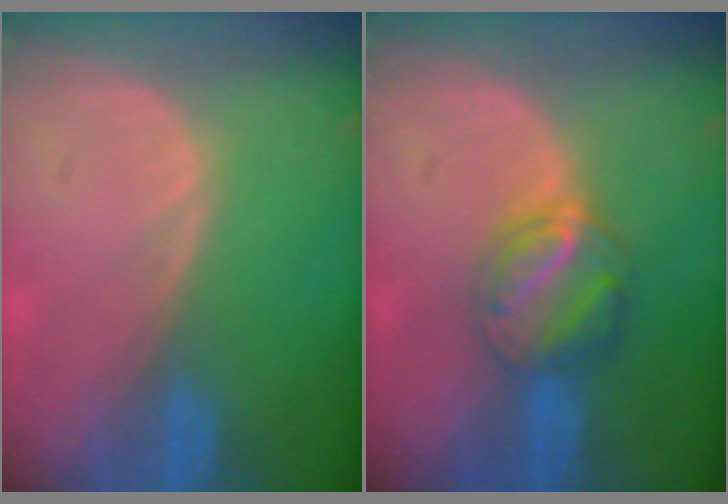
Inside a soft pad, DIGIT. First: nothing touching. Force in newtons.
{"total": 5.7, "press": 5.5, "slide": 1.6}